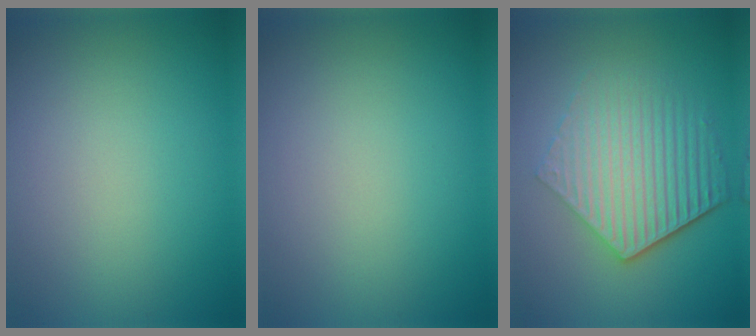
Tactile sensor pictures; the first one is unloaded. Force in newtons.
{"total": 0.0}
{"total": 6.3, "press": 4.5, "slide": 4.4}